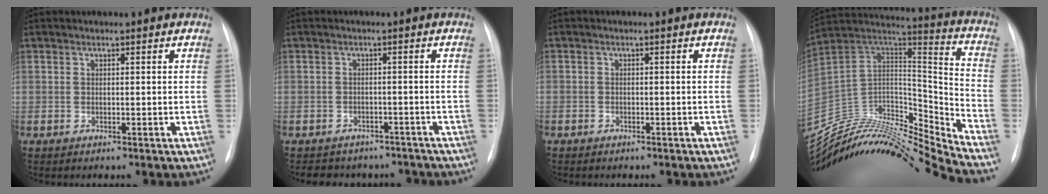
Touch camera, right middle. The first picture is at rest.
{"total": 8.8, "force": [-7.7, 4.1, 1.2], "torque": [-0.014, 0.015, -0.087]}
{"total": 1.1, "force": [-0.8, 0.8, 0.2], "torque": [-0.008, 0.002, -0.009]}
{"total": 27.1, "force": [-25.6, 1.3, 8.9], "torque": [-0.181, 0.014, -0.423]}